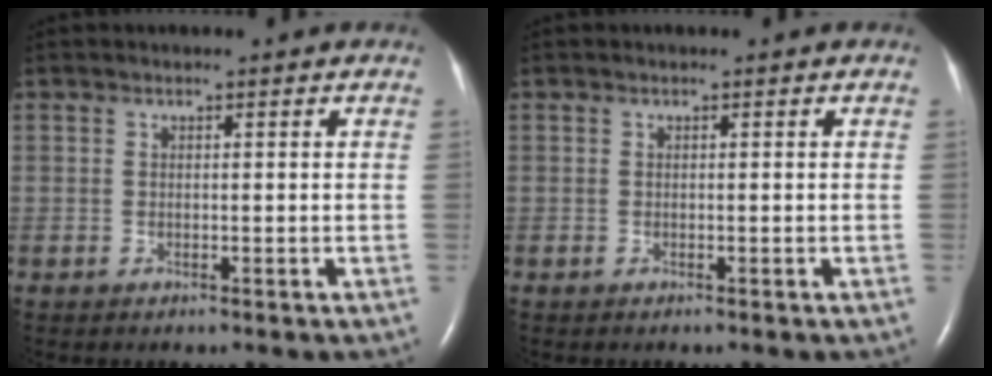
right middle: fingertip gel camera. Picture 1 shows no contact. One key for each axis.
{"total": 0.0}